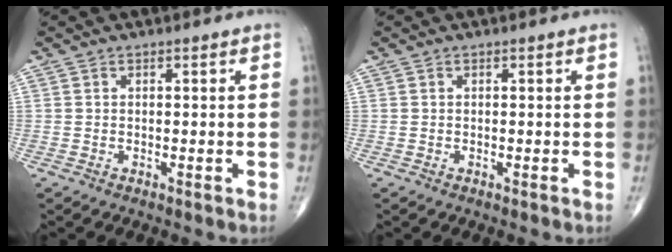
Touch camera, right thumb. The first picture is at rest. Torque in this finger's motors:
{"motor_torque": [0.00, 0.00, 0.00, 0.00, 0.00]}